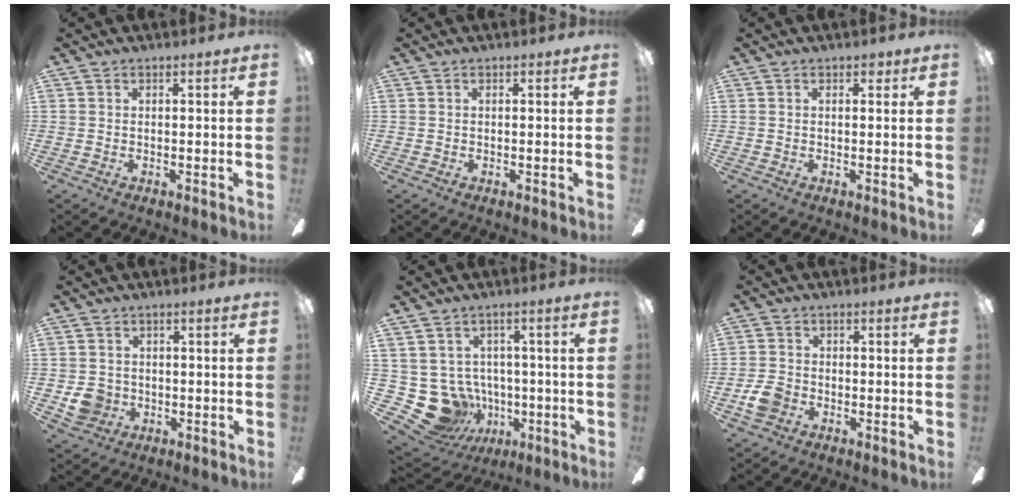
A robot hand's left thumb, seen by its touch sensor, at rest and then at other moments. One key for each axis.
{"total": 0.0}
{"total": 1.2, "fx": 0.6, "fy": 0.8, "fz": 0.6, "tx": -0.003, "ty": 0.001, "tz": 0.008}
{"total": 5.7, "fx": -1.0, "fy": 5.3, "fz": 1.8, "tx": -0.034, "ty": 0.007, "tz": -0.018}
{"total": 12.7, "fx": -3.1, "fy": 11.4, "fz": 4.9, "tx": -0.131, "ty": 0.007, "tz": -0.037}
{"total": 5.3, "fx": -2.1, "fy": 4.1, "fz": 2.6, "tx": -0.052, "ty": 0.008, "tz": -0.042}